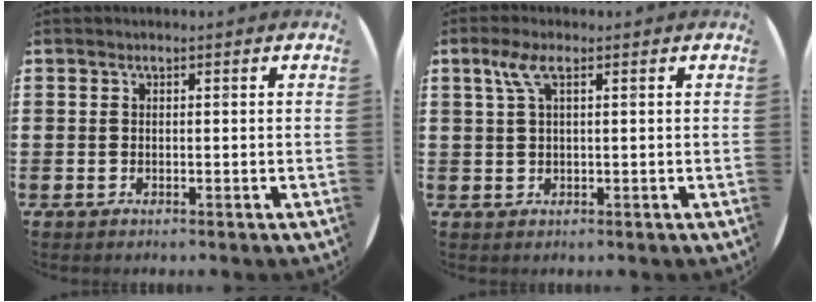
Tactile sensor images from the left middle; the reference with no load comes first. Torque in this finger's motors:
{"motor_torque": [0.74, -0.27, 0.11, 0.06]}